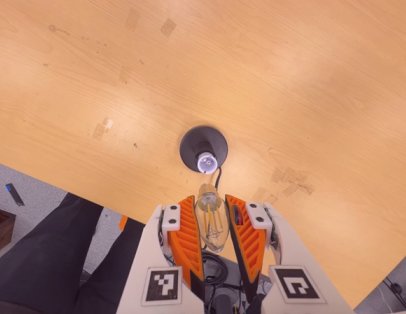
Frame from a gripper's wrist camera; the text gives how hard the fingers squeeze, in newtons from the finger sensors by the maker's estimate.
{"total": 14.0, "left": 14.2, "right": 13.8}